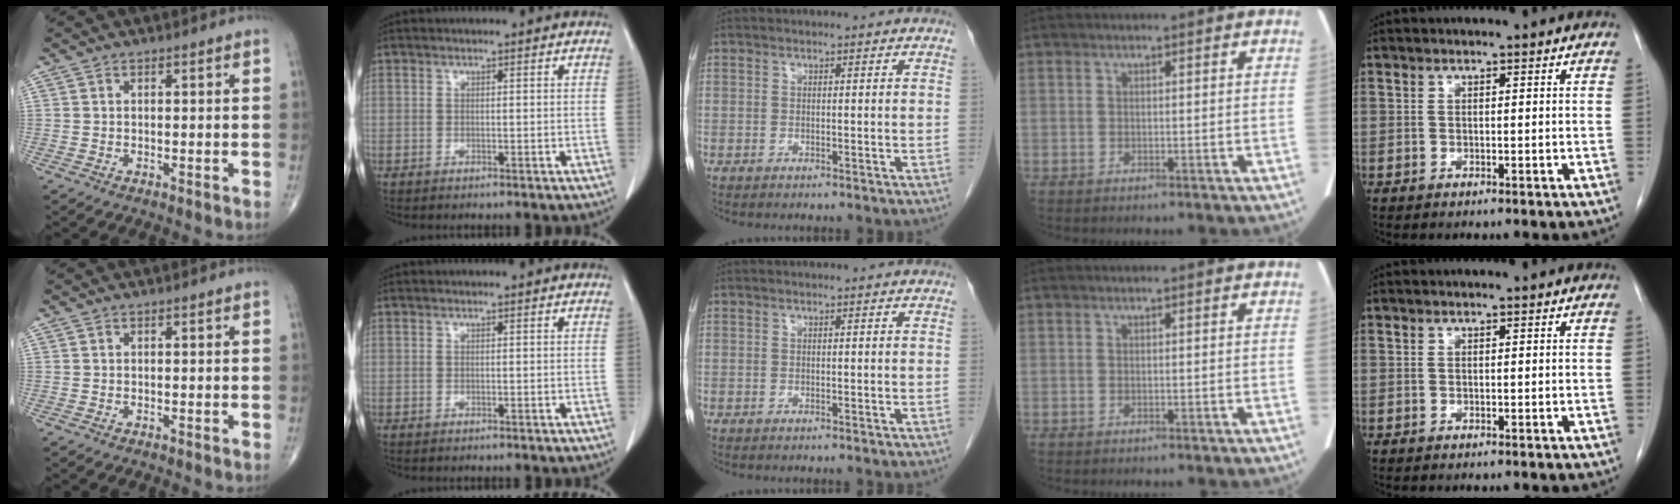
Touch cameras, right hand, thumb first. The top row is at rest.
{}